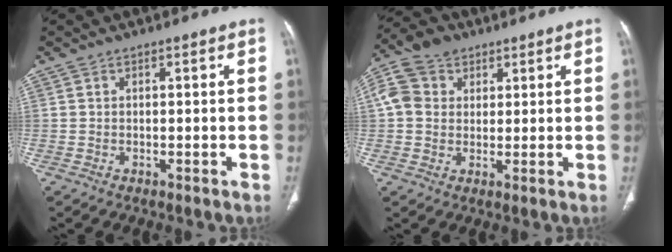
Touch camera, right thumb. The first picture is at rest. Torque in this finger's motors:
{"motor_torque": [1.35, 1.34, -0.05, -1.34, 0.03]}